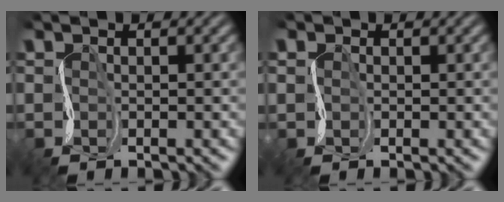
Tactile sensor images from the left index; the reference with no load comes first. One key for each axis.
{"total": 1.0, "fx": 0.4, "fy": 0.8, "fz": -0.1, "tx": 0.004, "ty": 0.003, "tz": 0.006}